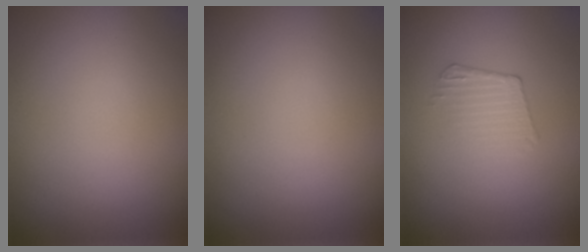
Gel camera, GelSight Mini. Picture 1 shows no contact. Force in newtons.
{"total": 0.0}
{"total": 1.5, "press": 0.7, "slide": 1.4}